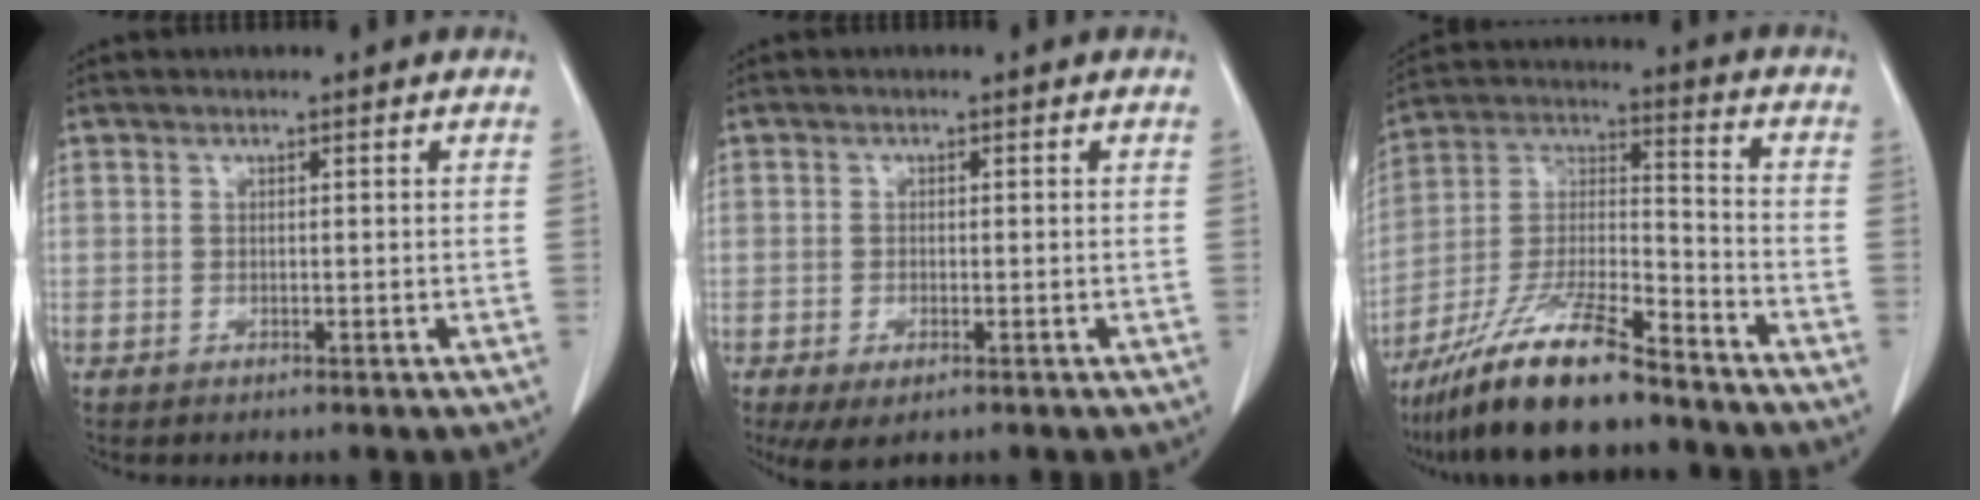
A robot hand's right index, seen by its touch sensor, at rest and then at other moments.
{"total": 4.0, "force": [-2.2, 1.4, 2.9], "torque": [-0.052, -0.010, -0.031]}
{"total": 15.8, "force": [-12.3, 1.9, 9.6], "torque": [-0.196, -0.013, -0.225]}